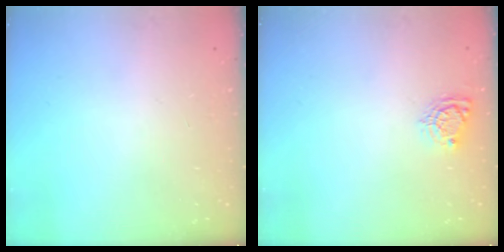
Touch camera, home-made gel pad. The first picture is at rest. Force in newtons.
{"total": 5.4, "press": 5.4, "slide": 0.1}